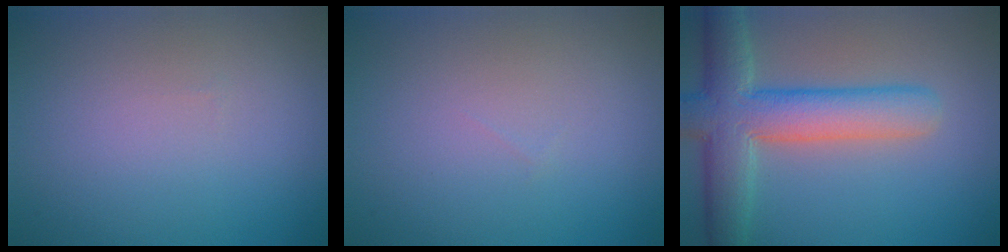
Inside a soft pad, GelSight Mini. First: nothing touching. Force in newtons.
{"total": 0.0}
{"total": 7.4, "press": 7.4, "slide": 0.7}